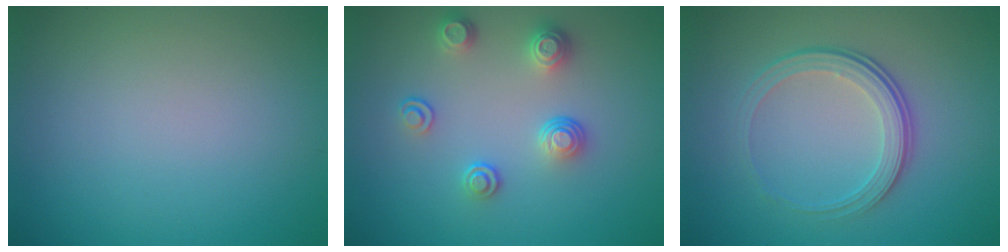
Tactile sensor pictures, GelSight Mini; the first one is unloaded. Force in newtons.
{"total": 2.9, "press": 2.6, "slide": 1.4}
{"total": 4.1, "press": 2.7, "slide": 3.0}